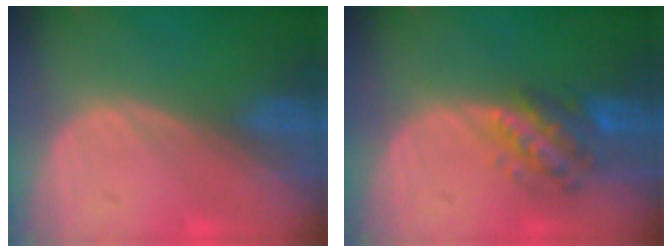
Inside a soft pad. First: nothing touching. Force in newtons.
{"total": 6.0, "press": 5.8, "slide": 1.6}